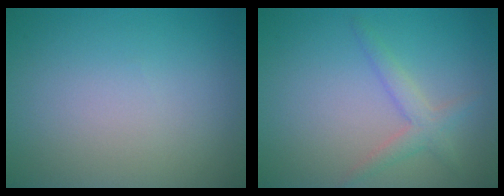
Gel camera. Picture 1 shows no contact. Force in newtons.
{"total": 2.2, "press": 2.2, "slide": 0.1}